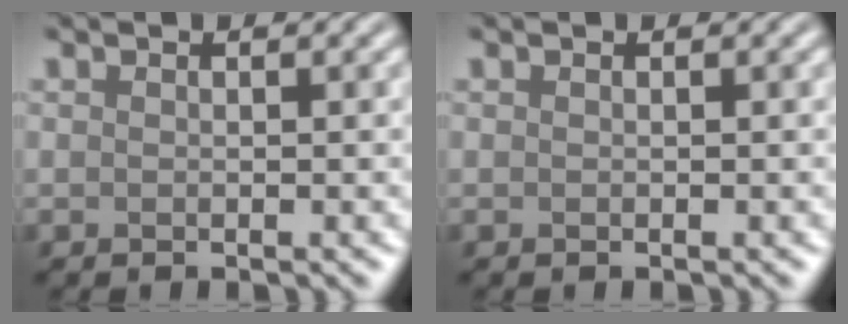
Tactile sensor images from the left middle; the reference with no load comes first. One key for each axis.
{"total": 0.0}